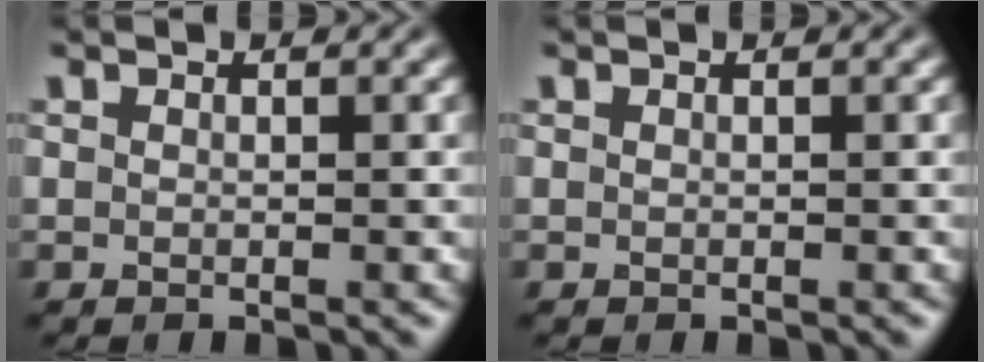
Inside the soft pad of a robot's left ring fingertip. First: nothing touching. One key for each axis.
{"total": 0.0}